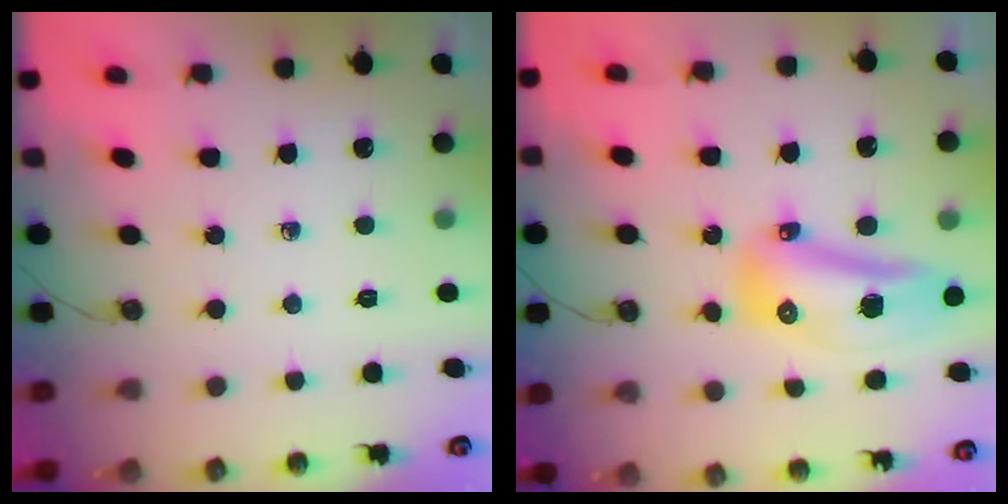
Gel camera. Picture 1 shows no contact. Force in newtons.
{"total": 13.7, "press": 13.6, "slide": 1.8}